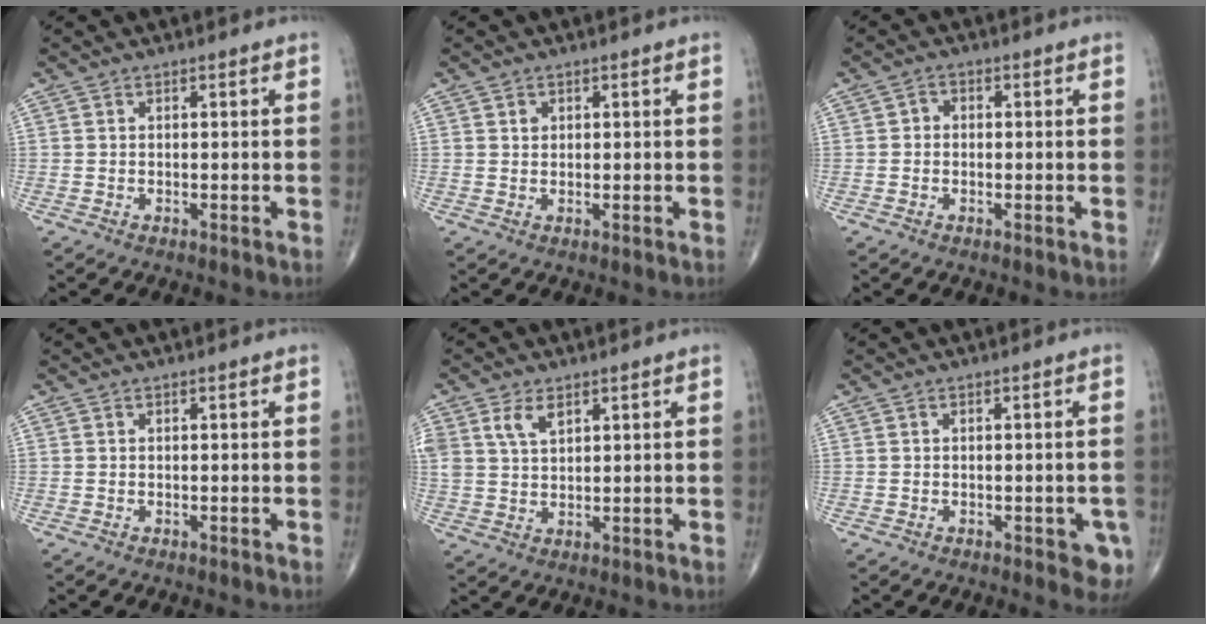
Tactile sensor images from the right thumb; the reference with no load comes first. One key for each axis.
{"total": 1.3, "fx": 0.6, "fy": 1.1, "fz": 0.4, "tx": 0.000, "ty": -0.002, "tz": 0.009}
{"total": 1.8, "fx": -0.1, "fy": 1.5, "fz": 0.9, "tx": -0.004, "ty": 0.008, "tz": -0.007}
{"total": 0.0}
{"total": 5.3, "fx": 2.7, "fy": 3.0, "fz": 3.4, "tx": -0.059, "ty": -0.008, "tz": 0.059}
{"total": 4.2, "fx": -1.7, "fy": 1.9, "fz": 3.4, "tx": -0.019, "ty": 0.001, "tz": -0.017}